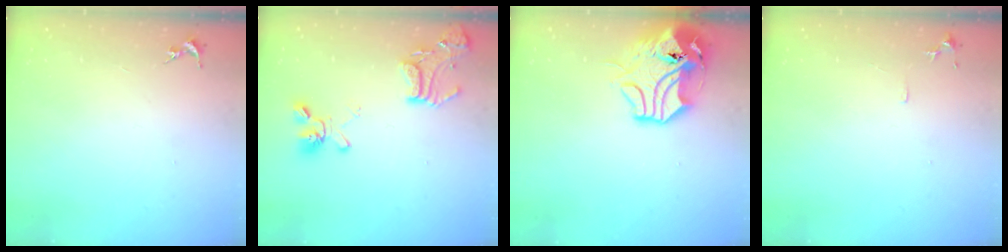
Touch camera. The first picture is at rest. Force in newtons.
{"total": 15.8, "press": 15.7, "slide": 1.9}
{"total": 13.8, "press": 13.6, "slide": 2.0}
{"total": 5.7, "press": 5.6, "slide": 0.6}